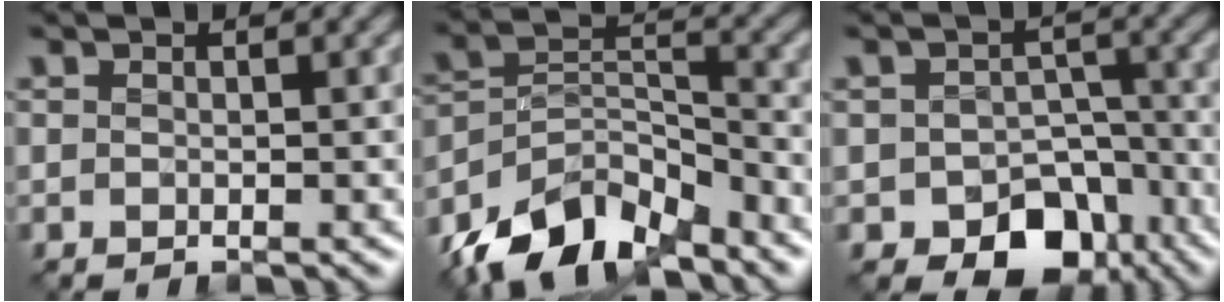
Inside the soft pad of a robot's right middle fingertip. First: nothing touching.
{"total": 9.3, "force": [-7.4, 4.0, 4.1], "torque": [-0.067, 0.002, -0.146]}
{"total": 7.1, "force": [-3.7, 4.8, 3.6], "torque": [-0.047, -0.015, -0.050]}